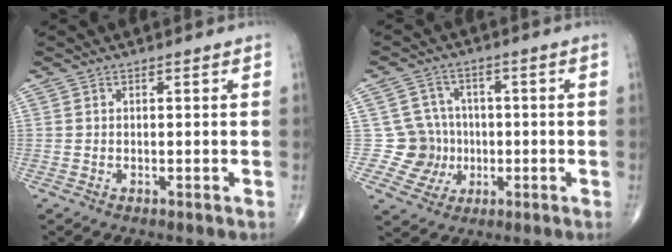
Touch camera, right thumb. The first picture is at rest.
{"total": 7.3, "force": [-0.6, 7.2, 0.7], "torque": [0.032, 0.017, -0.011]}